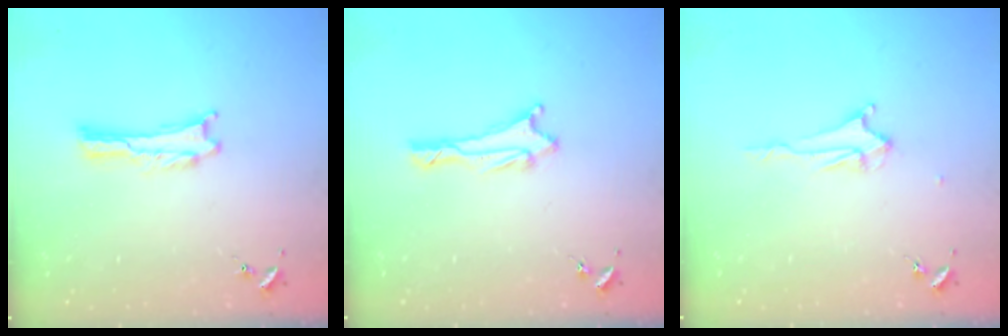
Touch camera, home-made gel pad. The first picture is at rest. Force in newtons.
{"total": 1.3, "press": 1.3, "slide": 0.1}
{"total": 2.2, "press": 2.2, "slide": 0.3}